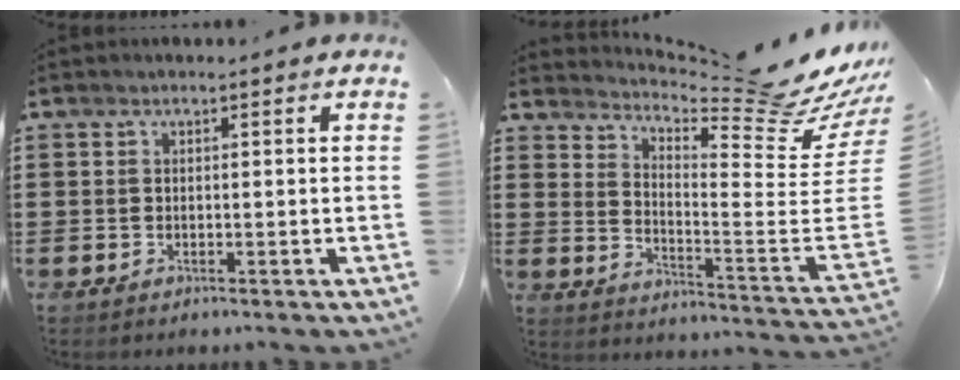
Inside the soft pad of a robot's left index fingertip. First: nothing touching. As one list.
[{"total": 10.1, "force": [8.7, 0.7, 4.9], "torque": [-0.086, -0.094, 0.137]}]